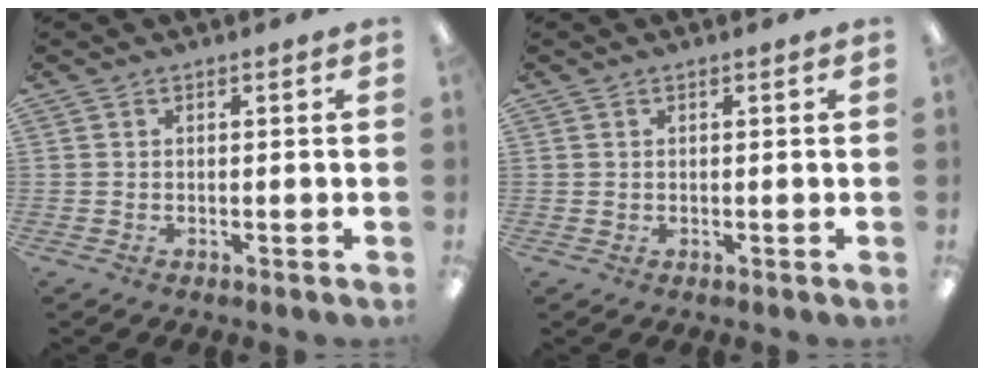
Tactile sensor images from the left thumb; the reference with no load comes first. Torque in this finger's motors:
{"motor_torque": [-0.31, -0.30, -0.07, -0.06, 0.00]}